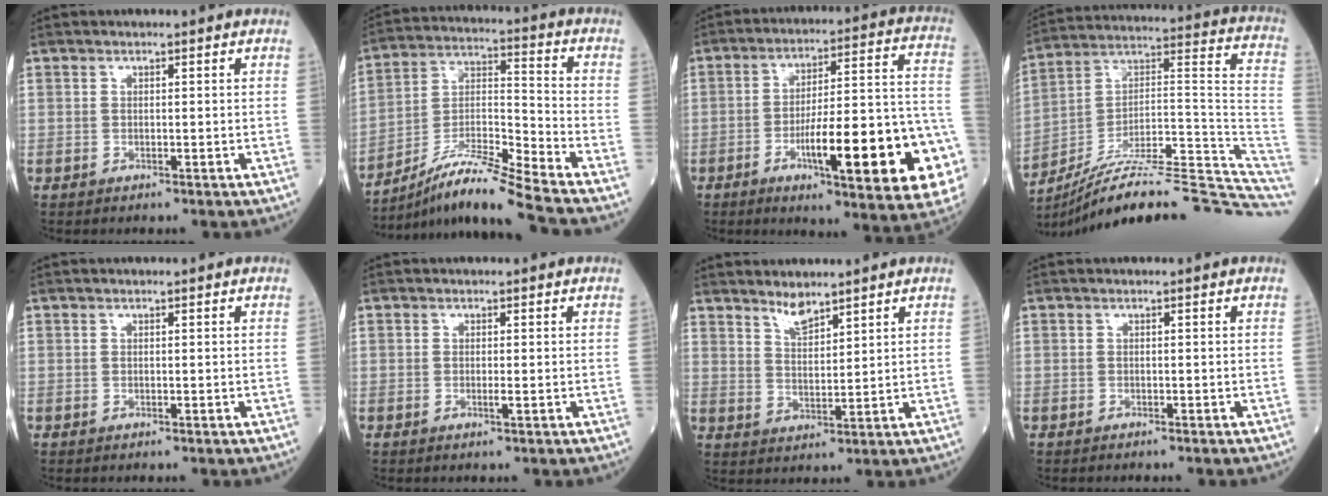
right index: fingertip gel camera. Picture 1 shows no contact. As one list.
[{"total": 17.9, "force": [-15.3, -2.2, 9.0], "torque": [-0.166, 0.012, -0.277]}, {"total": 22.2, "force": [-7.5, 2.6, 20.7], "torque": [-0.233, 0.007, -0.101]}, {"total": 24.2, "force": [-21.1, 2.2, 11.6], "torque": [-0.107, 0.045, -0.321]}, {"total": 0.0}, {"total": 0.8, "force": [-0.3, 0.0, 0.8], "torque": [-0.018, -0.001, -0.005]}, {"total": 3.7, "force": [3.3, 0.7, 1.5], "torque": [-0.029, -0.006, 0.065]}, {"total": 0.8, "force": [-0.8, 0.0, 0.1], "torque": [-0.002, 0.000, -0.014]}]